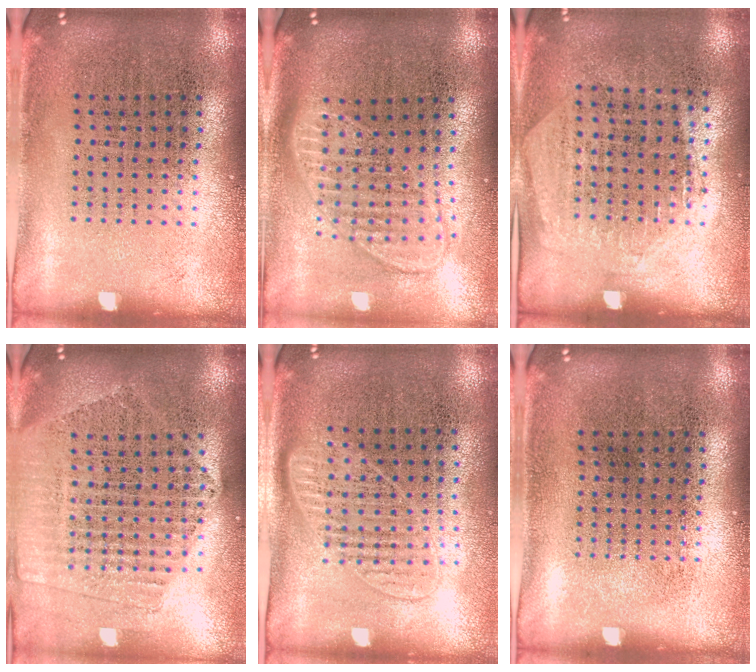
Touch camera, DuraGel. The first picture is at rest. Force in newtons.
{"total": 1.8, "press": 1.5, "slide": 1.0}
{"total": 1.3, "press": 1.2, "slide": 0.6}
{"total": 2.1, "press": 1.9, "slide": 0.9}
{"total": 1.3, "press": 1.2, "slide": 0.5}
{"total": 0.0}